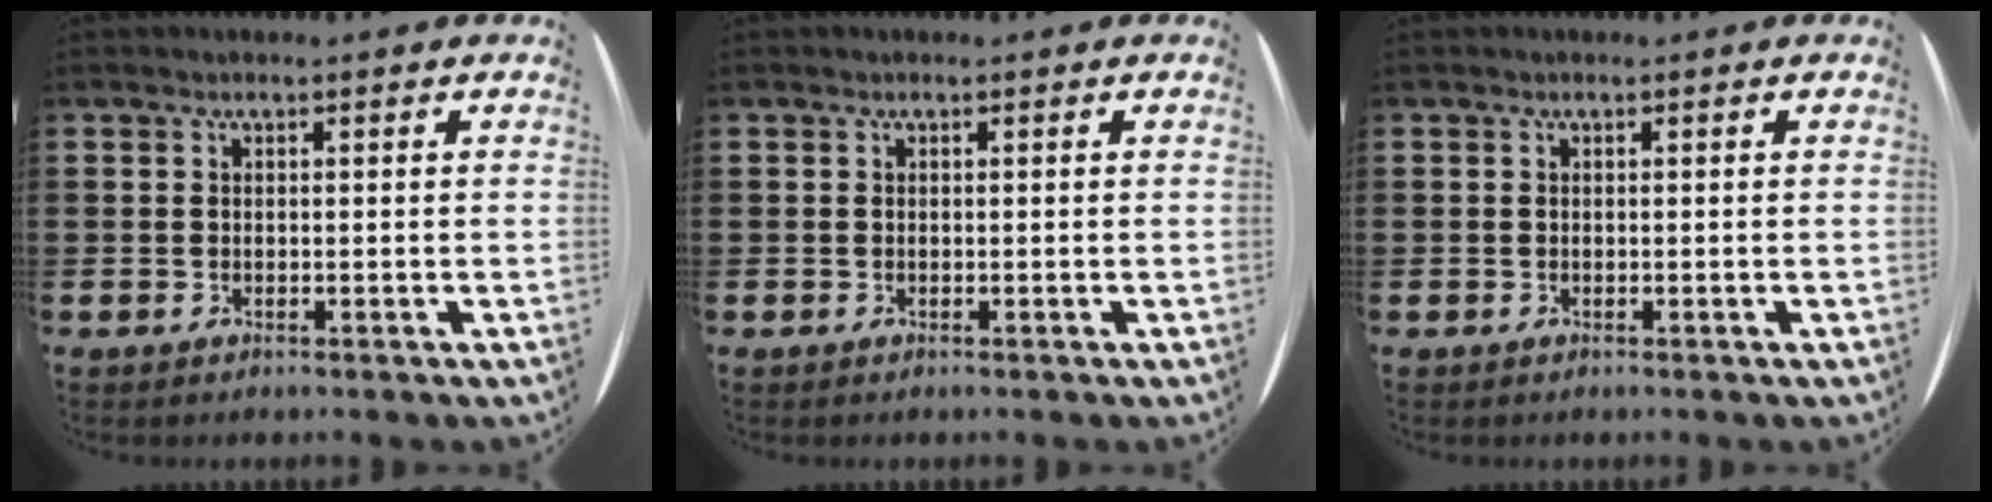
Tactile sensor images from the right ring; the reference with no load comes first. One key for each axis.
{"total": 0.0}
{"total": 0.0}